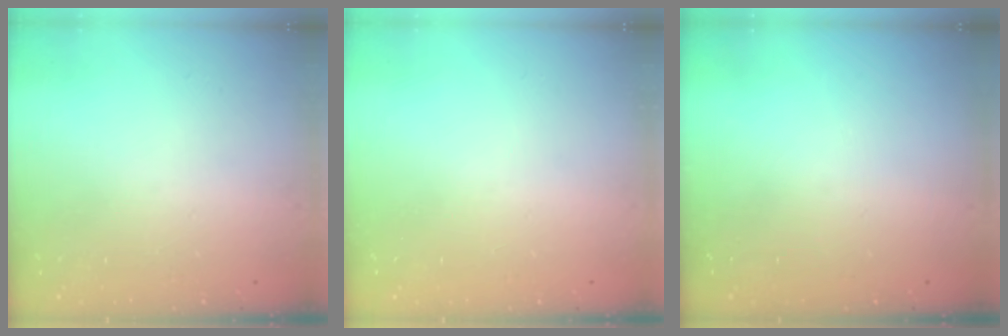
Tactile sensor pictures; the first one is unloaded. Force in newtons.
{"total": 0.0}
{"total": 0.0}